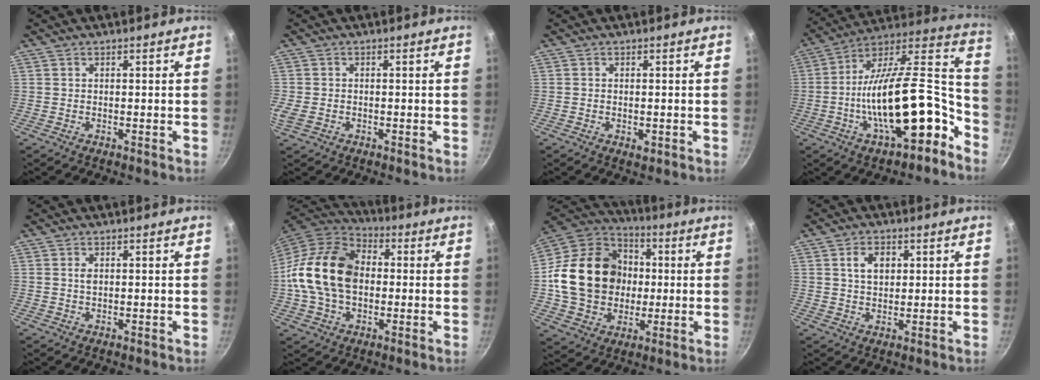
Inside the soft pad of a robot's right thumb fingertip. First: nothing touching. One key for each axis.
{"total": 3.2, "fx": -1.0, "fy": 2.5, "fz": 1.8, "tx": -0.043, "ty": 0.000, "tz": -0.019}
{"total": 1.7, "fx": -0.5, "fy": 0.9, "fz": 1.3, "tx": -0.019, "ty": -0.002, "tz": -0.007}
{"total": 24.7, "fx": -10.2, "fy": 10.0, "fz": 20.2, "tx": -0.268, "ty": 0.073, "tz": -0.177}
{"total": 1.3, "fx": 0.3, "fy": 0.8, "fz": 1.0, "tx": -0.017, "ty": 0.001, "tz": 0.005}
{"total": 18.9, "fx": 0.1, "fy": 13.4, "fz": 13.3, "tx": -0.228, "ty": 0.031, "tz": -0.009}
{"total": 22.4, "fx": 0.3, "fy": 18.4, "fz": 12.8, "tx": -0.199, "ty": 0.032, "tz": 0.008}
{"total": 5.0, "fx": 1.5, "fy": 3.5, "fz": 3.3, "tx": -0.041, "ty": -0.003, "tz": 0.026}